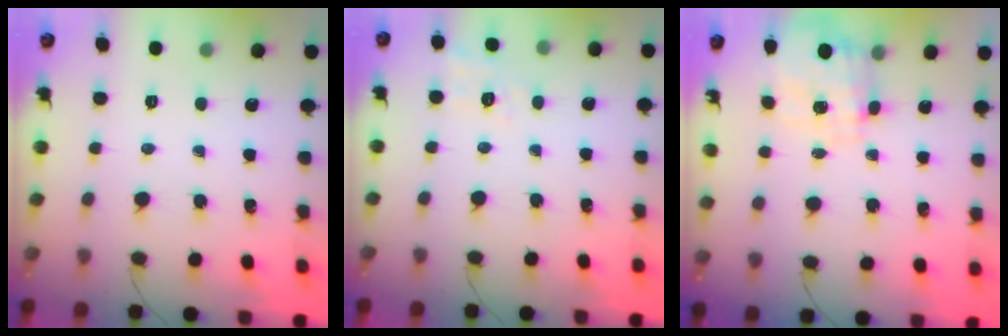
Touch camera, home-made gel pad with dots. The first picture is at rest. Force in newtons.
{"total": 4.8, "press": 4.4, "slide": 1.9}
{"total": 3.5, "press": 3.3, "slide": 1.0}